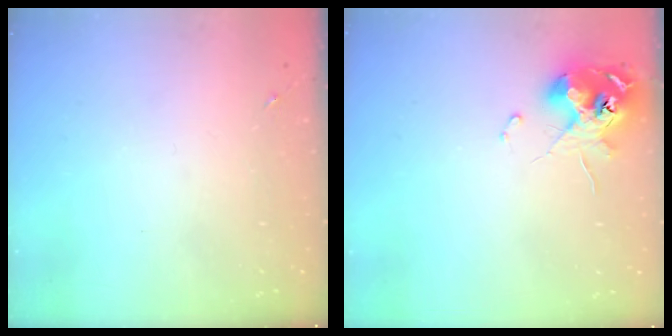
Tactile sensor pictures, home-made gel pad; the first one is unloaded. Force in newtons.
{"total": 11.8, "press": 11.7, "slide": 1.1}